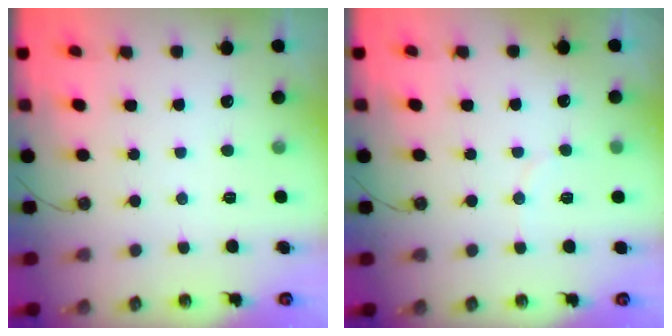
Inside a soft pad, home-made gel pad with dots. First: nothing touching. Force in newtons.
{"total": 4.8, "press": 4.7, "slide": 0.8}